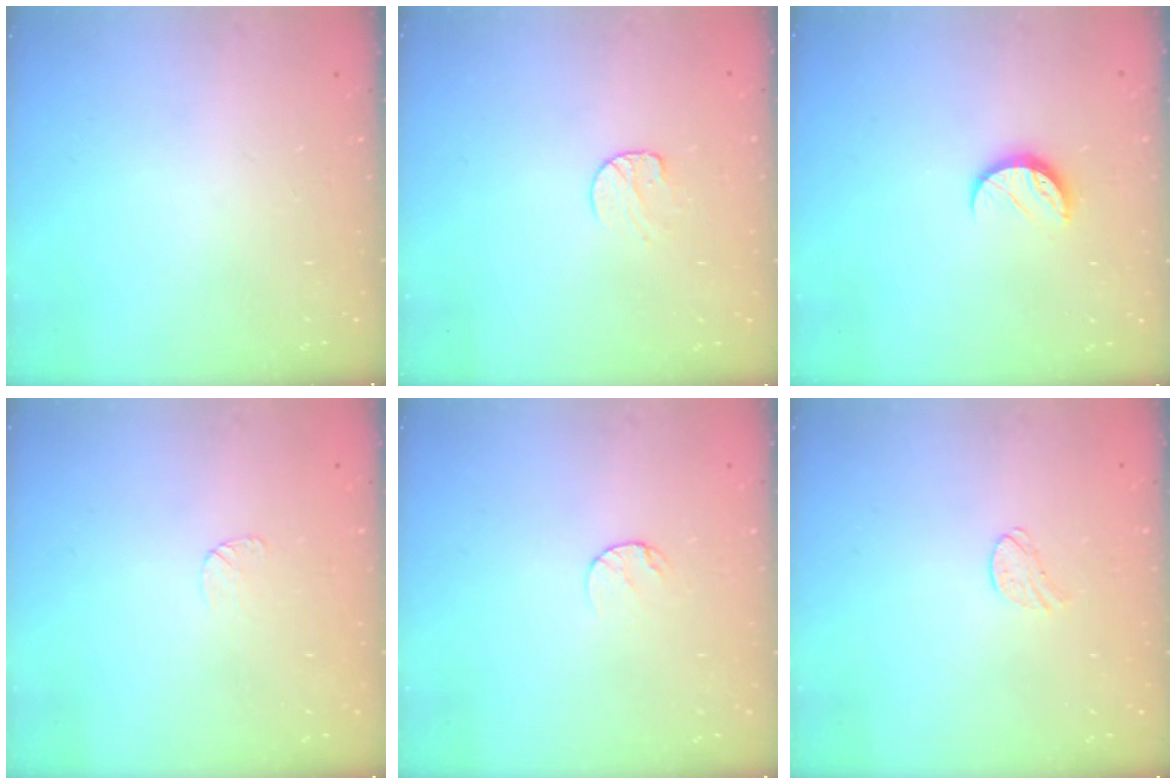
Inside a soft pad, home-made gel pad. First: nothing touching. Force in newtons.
{"total": 7.7, "press": 7.7, "slide": 0.7}
{"total": 7.5, "press": 7.4, "slide": 0.9}
{"total": 3.7, "press": 3.7, "slide": 0.4}
{"total": 4.9, "press": 4.8, "slide": 0.4}
{"total": 5.3, "press": 5.3, "slide": 0.5}